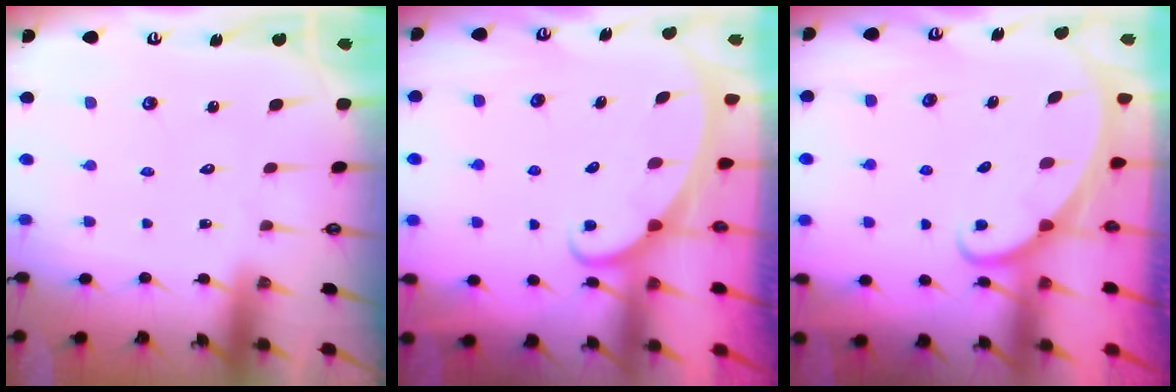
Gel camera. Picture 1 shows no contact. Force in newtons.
{"total": 2.5, "press": 2.5, "slide": 0.3}
{"total": 2.2, "press": 2.2, "slide": 0.2}